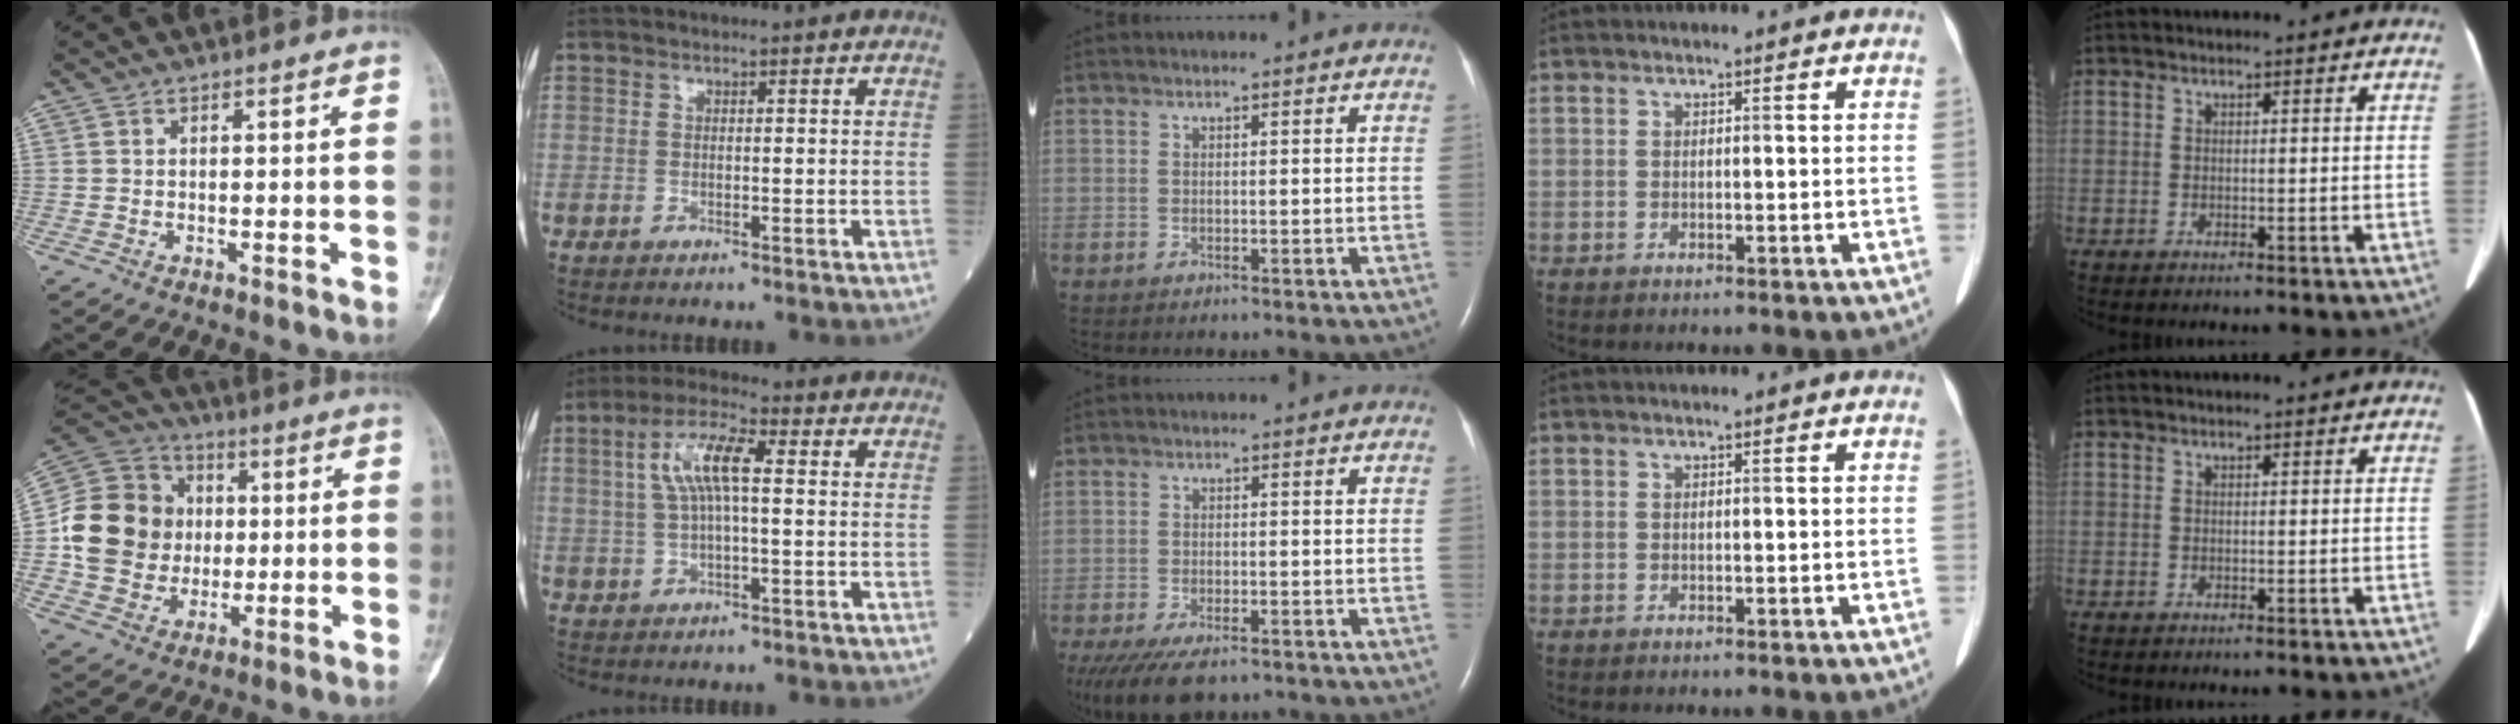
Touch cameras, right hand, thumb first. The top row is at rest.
{"thumb": {"total": 18.1, "force": [0.4, 15.9, 8.8], "torque": [-0.144, 0.026, 0.014]}, "index": {"total": 7.6, "force": [1.4, 1.8, 7.3], "torque": [-0.152, 0.020, 0.027]}, "middle": {"total": 10.6, "force": [-7.3, 4.2, 6.4], "torque": [-0.127, -0.018, -0.114]}}